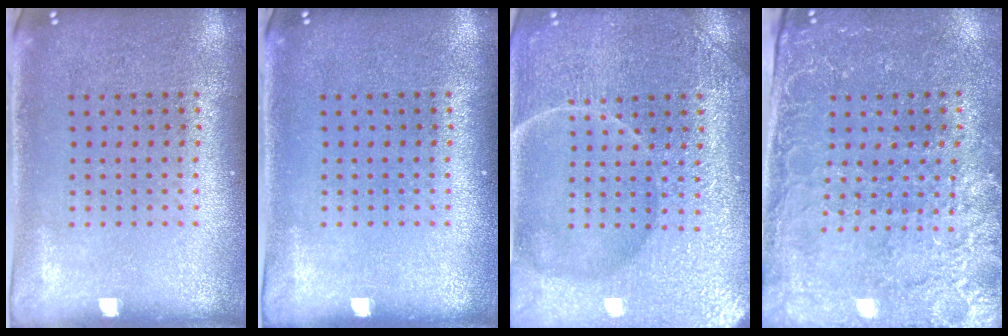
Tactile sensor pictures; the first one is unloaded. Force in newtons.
{"total": 0.0}
{"total": 4.7, "press": 4.7, "slide": 0.6}
{"total": 2.9, "press": 2.8, "slide": 0.8}